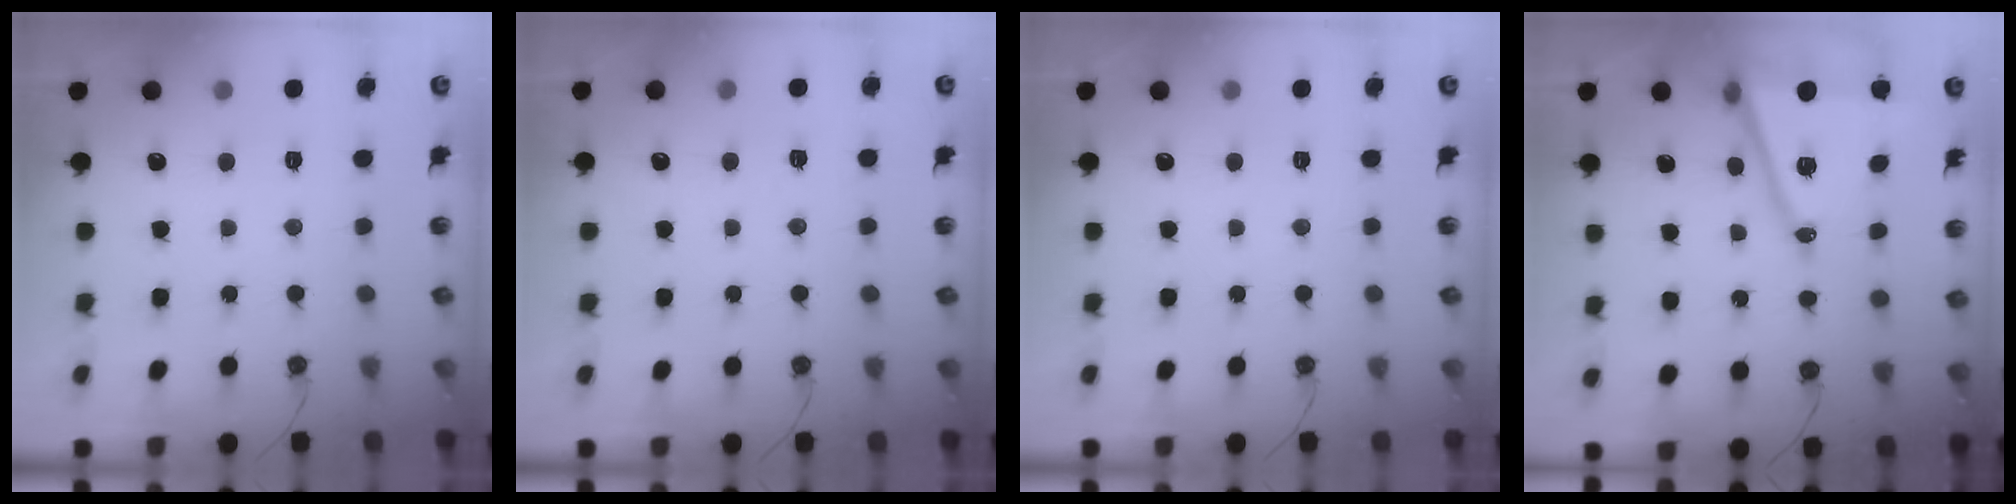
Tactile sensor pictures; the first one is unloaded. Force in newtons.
{"total": 3.9, "press": 3.6, "slide": 1.6}
{"total": 0.0}
{"total": 14.2, "press": 13.7, "slide": 3.8}